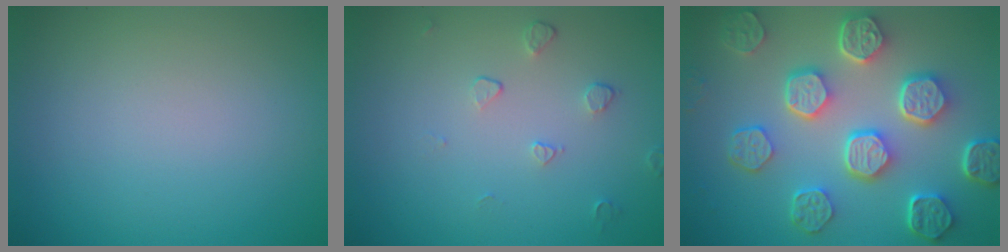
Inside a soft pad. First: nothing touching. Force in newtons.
{"total": 1.1, "press": 0.7, "slide": 0.9}
{"total": 7.8, "press": 5.9, "slide": 5.1}